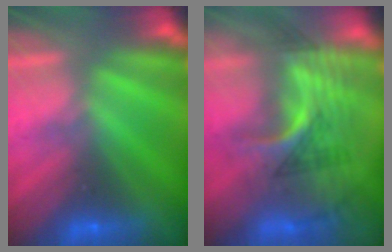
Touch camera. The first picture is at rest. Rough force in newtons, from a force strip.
{"total": 2.8}